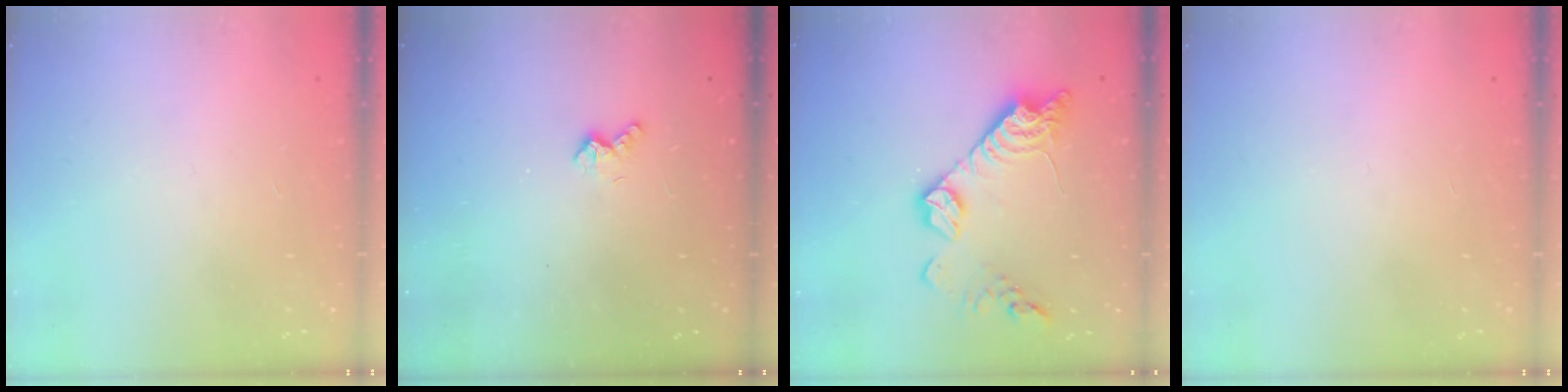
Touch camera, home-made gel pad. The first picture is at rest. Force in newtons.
{"total": 2.6, "press": 2.6, "slide": 0.6}
{"total": 13.5, "press": 13.5, "slide": 0.7}
{"total": 0.0}